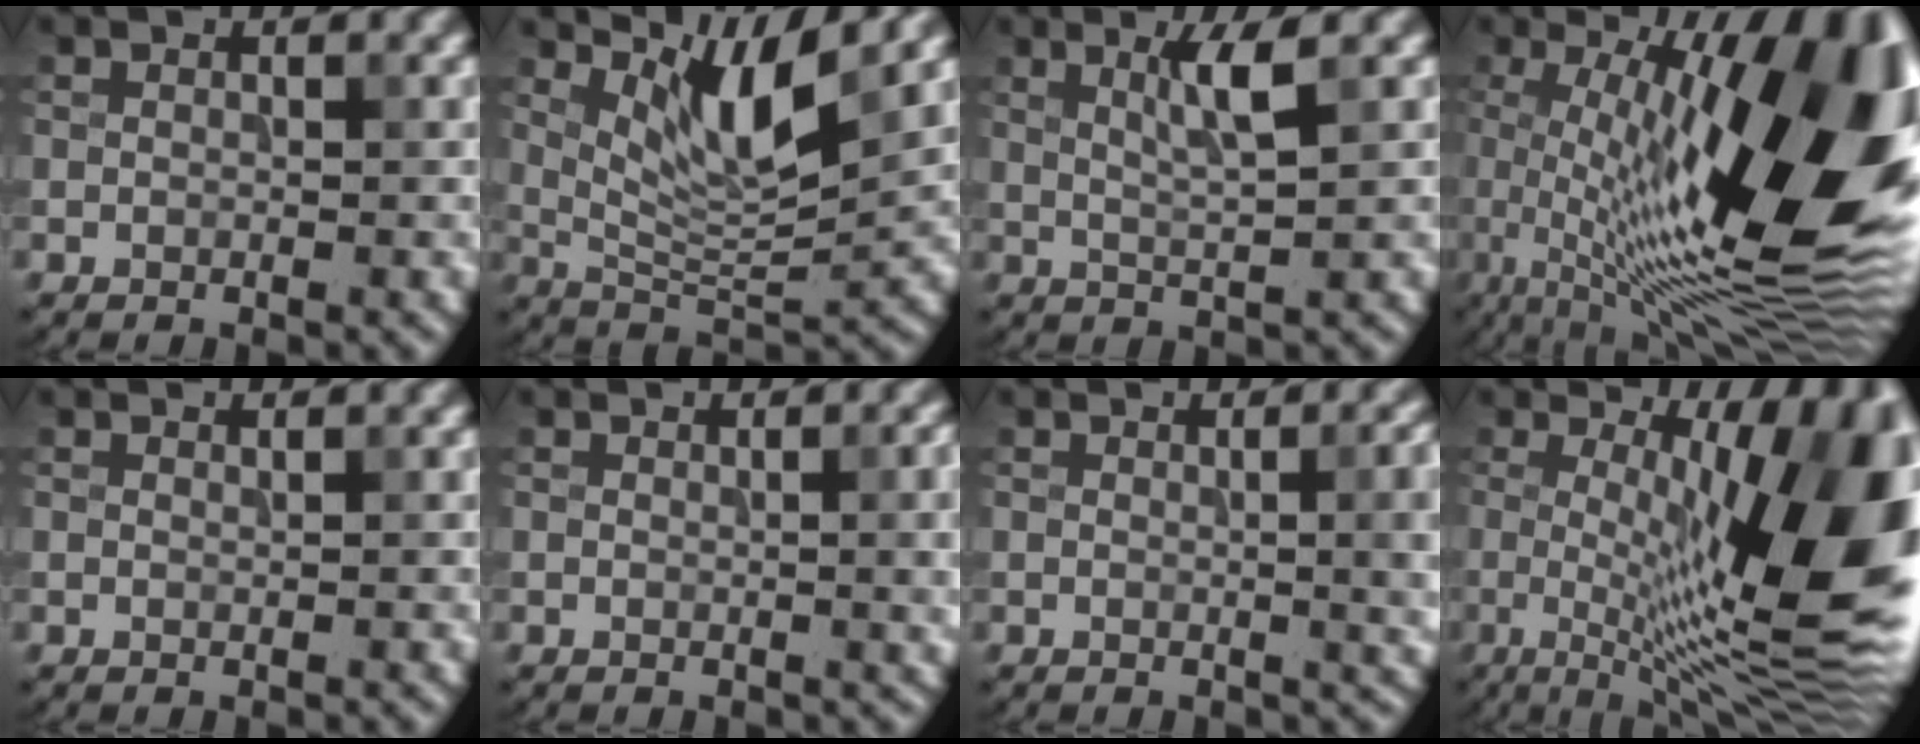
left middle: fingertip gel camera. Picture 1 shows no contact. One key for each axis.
{"total": 5.3, "fx": 3.5, "fy": 0.7, "fz": 3.9, "tx": -0.079, "ty": -0.010, "tz": 0.067}
{"total": 2.9, "fx": 1.5, "fy": 0.0, "fz": 2.4, "tx": -0.046, "ty": 0.003, "tz": 0.025}
{"total": 16.8, "fx": 1.4, "fy": 5.6, "fz": 15.8, "tx": -0.224, "ty": 0.015, "tz": 0.013}
{"total": 0.0}
{"total": 2.9, "fx": -0.2, "fy": 1.3, "fz": 2.6, "tx": -0.032, "ty": -0.007, "tz": -0.002}
{"total": 4.0, "fx": -0.2, "fy": 1.5, "fz": 3.7, "tx": -0.046, "ty": -0.009, "tz": -0.001}
{"total": 14.9, "fx": 0.6, "fy": 4.0, "fz": 14.4, "tx": -0.184, "ty": 0.007, "tz": 0.006}